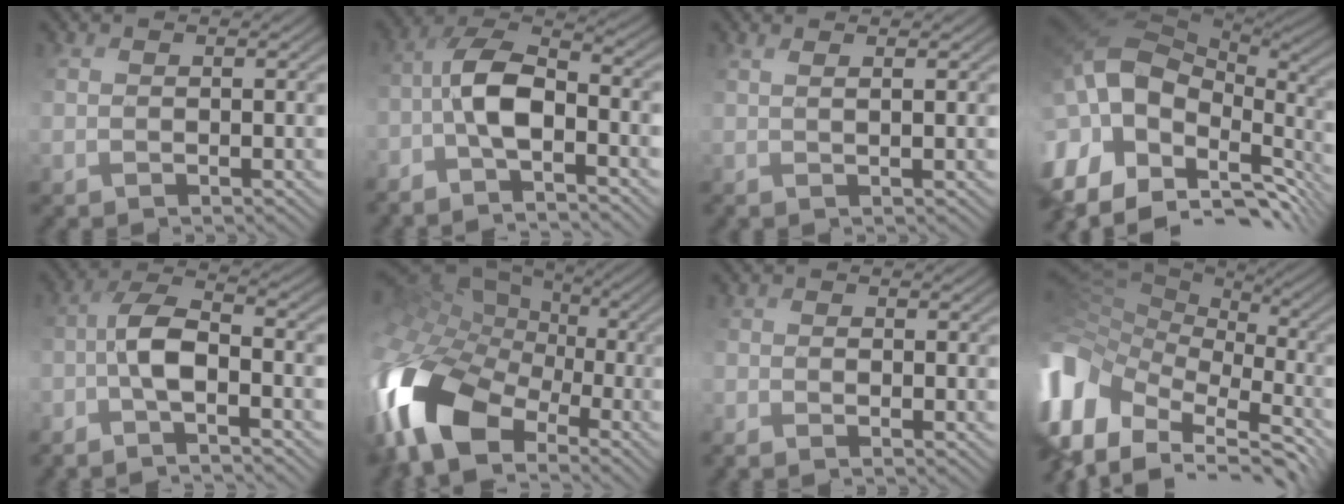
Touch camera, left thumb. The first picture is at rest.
{"total": 7.4, "force": [-3.2, 2.8, 6.0], "torque": [-0.120, 0.009, -0.080]}
{"total": 1.9, "force": [0.8, 0.4, 1.7], "torque": [-0.030, 0.006, 0.005]}
{"total": 17.9, "force": [-3.7, 11.9, 12.9], "torque": [-0.301, 0.001, -0.057]}
{"total": 6.1, "force": [-2.9, 2.0, 5.1], "torque": [-0.100, 0.008, -0.070]}
{"total": 18.9, "force": [-6.7, 11.2, 13.7], "torque": [-0.337, -0.036, -0.113]}
{"total": 2.1, "force": [-1.6, 0.7, 1.1], "torque": [-0.022, -0.006, -0.033]}
{"total": 15.2, "force": [-4.7, 10.4, 10.0], "torque": [-0.288, -0.023, -0.070]}